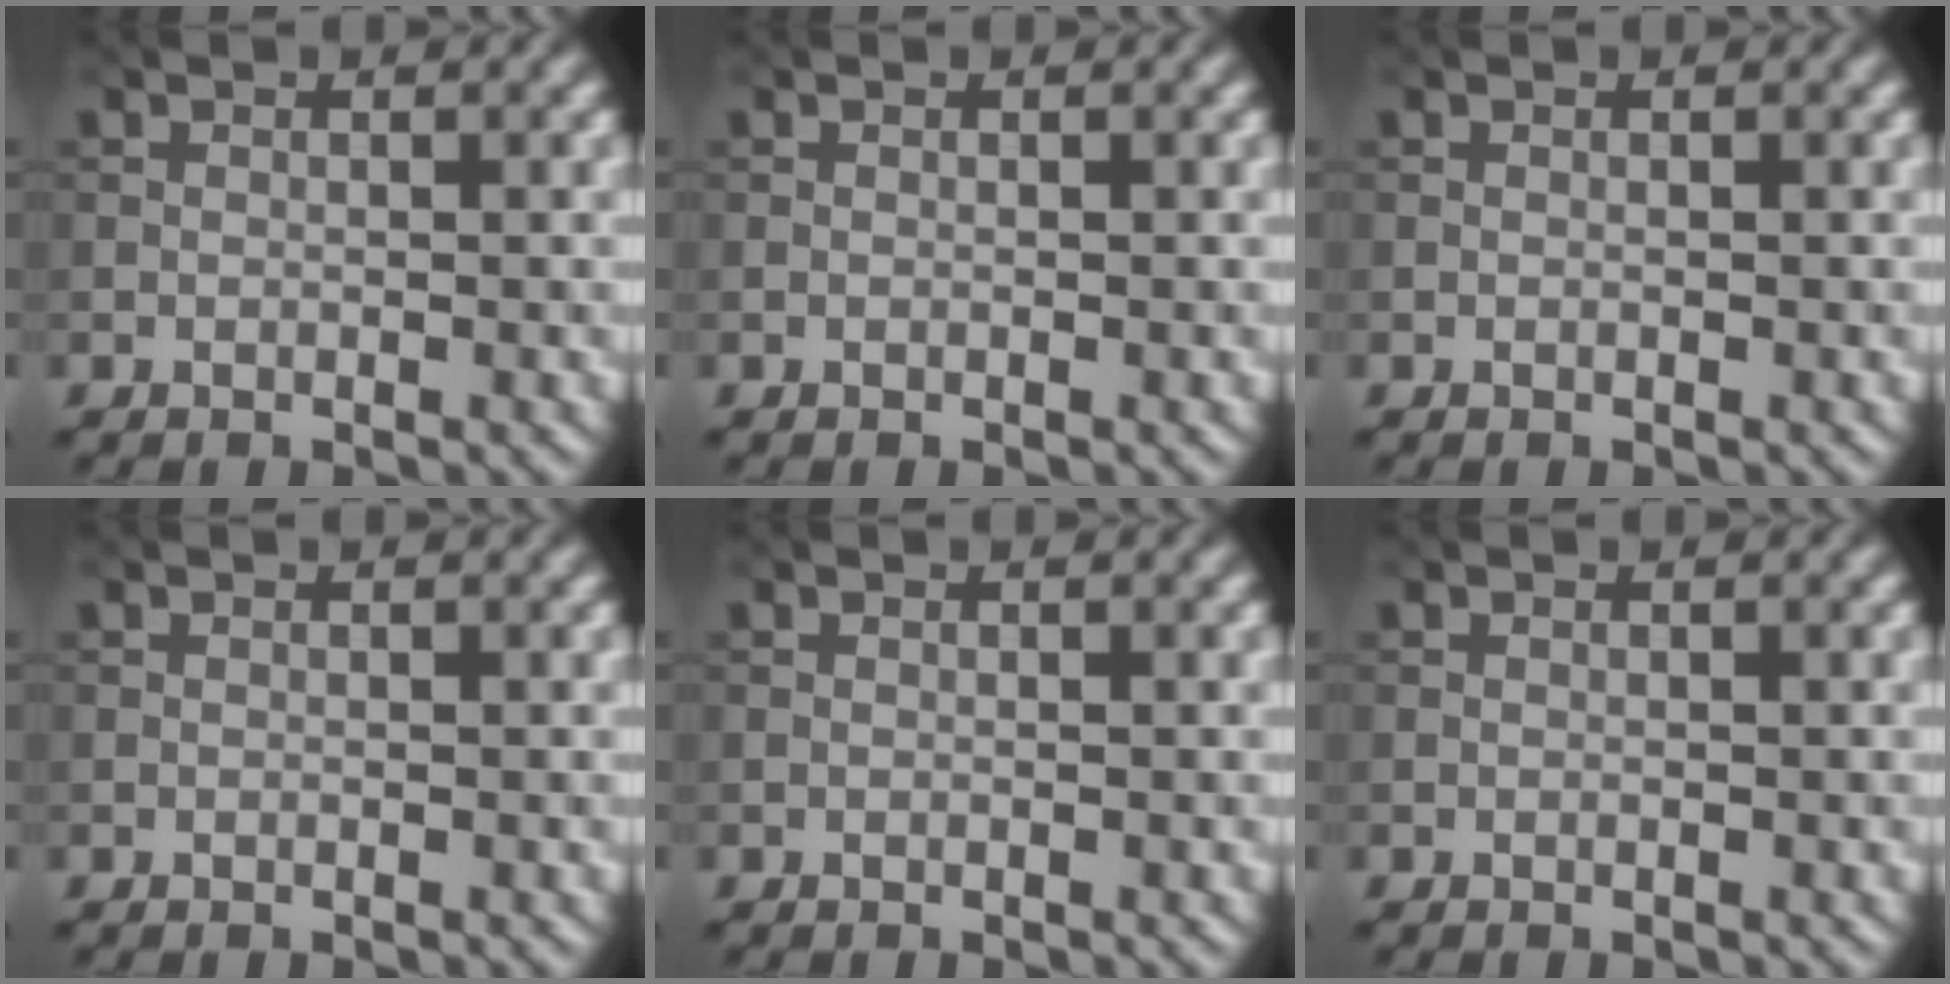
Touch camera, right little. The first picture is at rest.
{"total": 0.0}
{"total": 0.0}
{"total": 0.0}
{"total": 0.0}
{"total": 0.0}